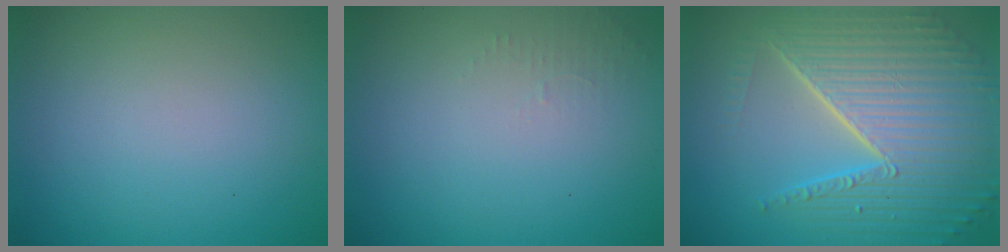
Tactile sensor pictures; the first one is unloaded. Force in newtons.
{"total": 1.0, "press": 0.9, "slide": 0.3}
{"total": 9.5, "press": 6.0, "slide": 7.4}